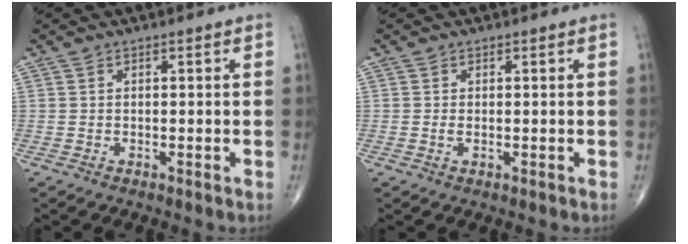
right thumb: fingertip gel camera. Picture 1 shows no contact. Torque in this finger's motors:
{"motor_torque": [-0.19, 0.02, 0.13, 0.15, 0.03]}